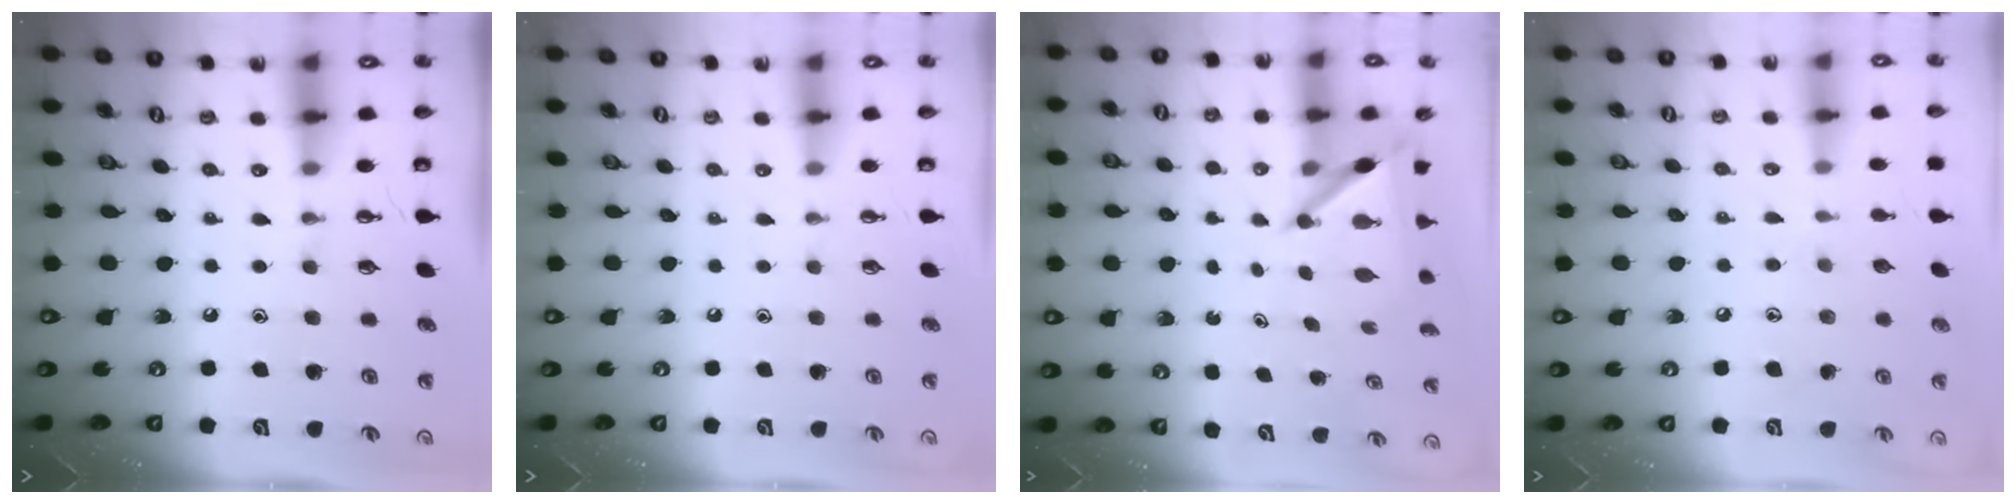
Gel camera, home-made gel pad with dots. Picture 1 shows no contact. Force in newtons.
{"total": 0.0}
{"total": 5.1, "press": 5.1, "slide": 0.5}
{"total": 6.3, "press": 6.3, "slide": 0.5}